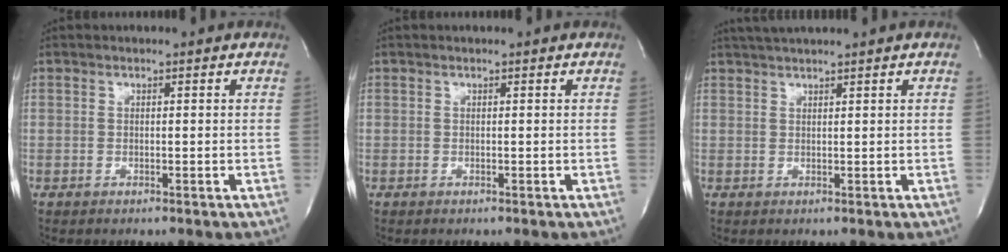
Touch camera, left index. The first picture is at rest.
{"total": 0.0}
{"total": 3.6, "force": [3.1, -0.7, 1.6], "torque": [-0.024, 0.021, 0.059]}